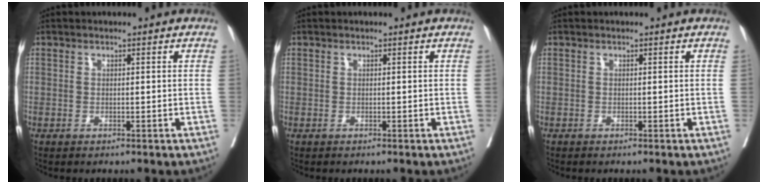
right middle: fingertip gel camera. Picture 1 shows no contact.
{"total": 0.0}
{"total": 0.0}